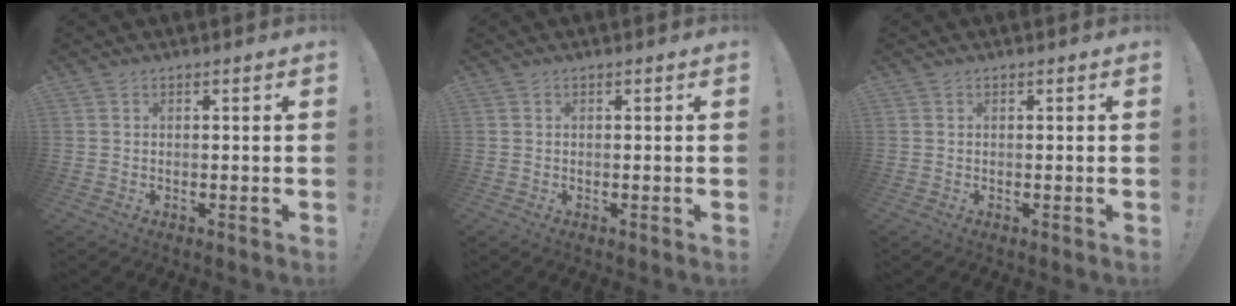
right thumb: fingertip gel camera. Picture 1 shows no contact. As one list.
[{"total": 0.0}, {"total": 0.0}]